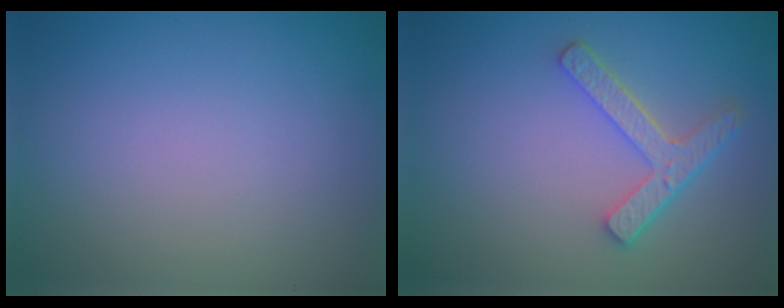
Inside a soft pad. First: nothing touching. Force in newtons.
{"total": 3.6, "press": 2.8, "slide": 2.3}